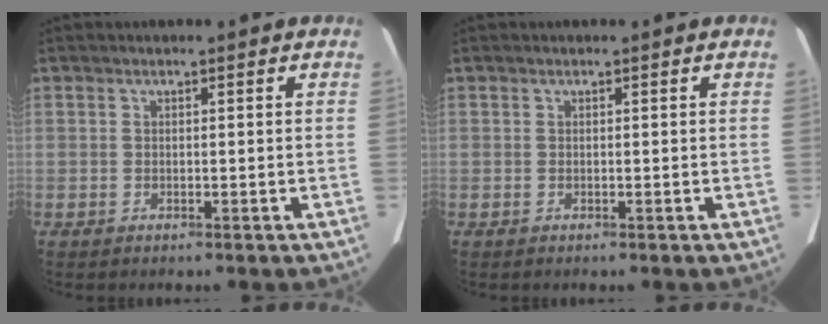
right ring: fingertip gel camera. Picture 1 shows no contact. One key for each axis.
{"total": 0.0}